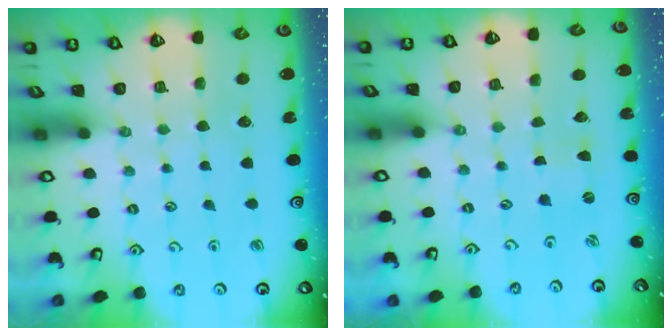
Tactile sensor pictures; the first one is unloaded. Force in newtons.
{"total": 0.5, "press": 0.4, "slide": 0.3}